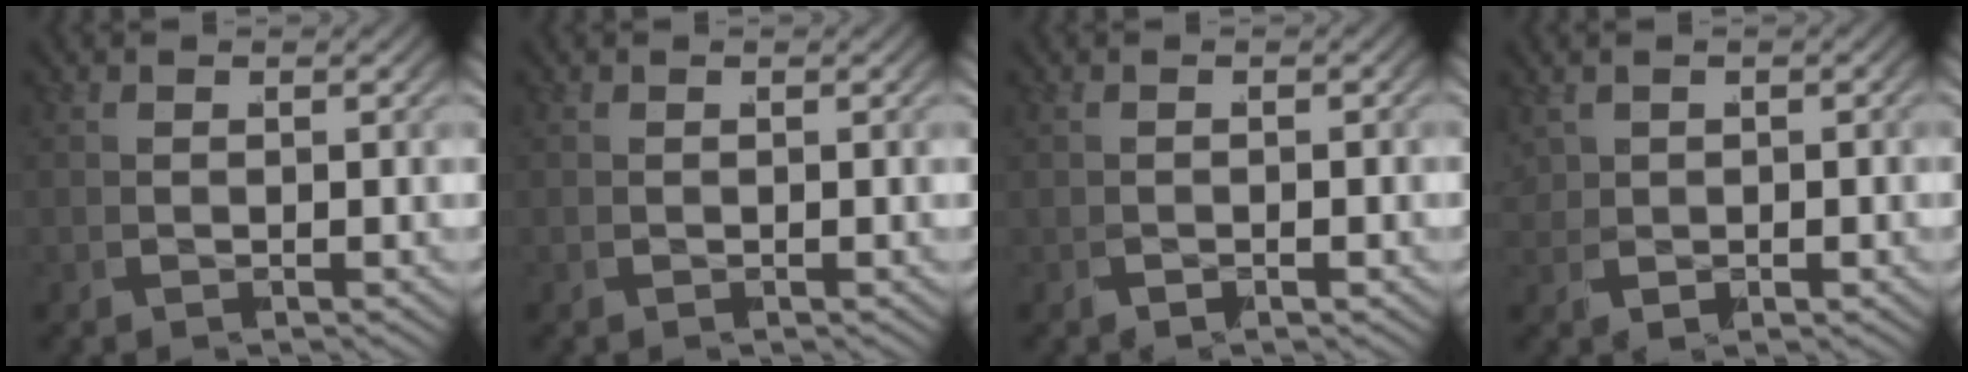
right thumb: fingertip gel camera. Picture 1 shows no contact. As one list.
[{"total": 0.0}, {"total": 1.6, "force": [-0.6, 0.9, 1.2], "torque": [-0.028, -0.002, -0.012]}, {"total": 1.4, "force": [0.4, 1.0, 0.9], "torque": [-0.020, 0.001, 0.010]}]